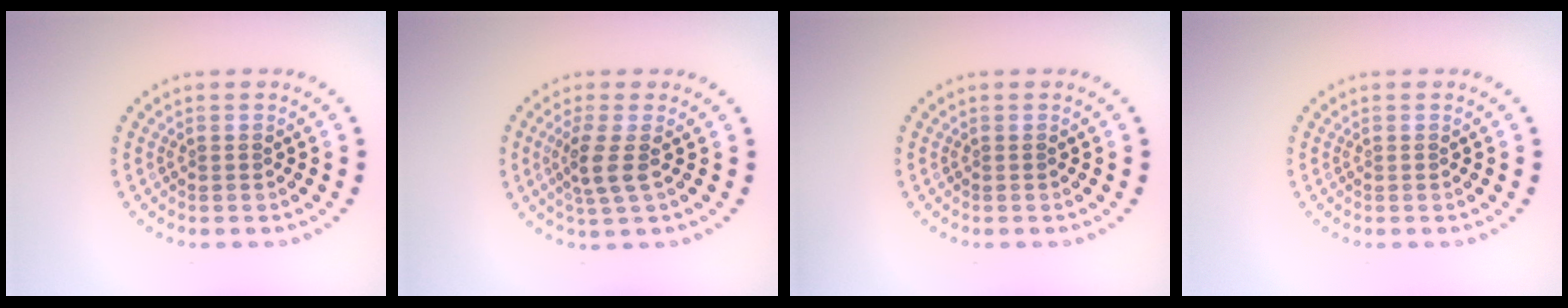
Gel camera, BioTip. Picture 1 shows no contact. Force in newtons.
{"total": 2.5, "press": 2.0, "slide": 1.6}
{"total": 0.0}
{"total": 0.0}